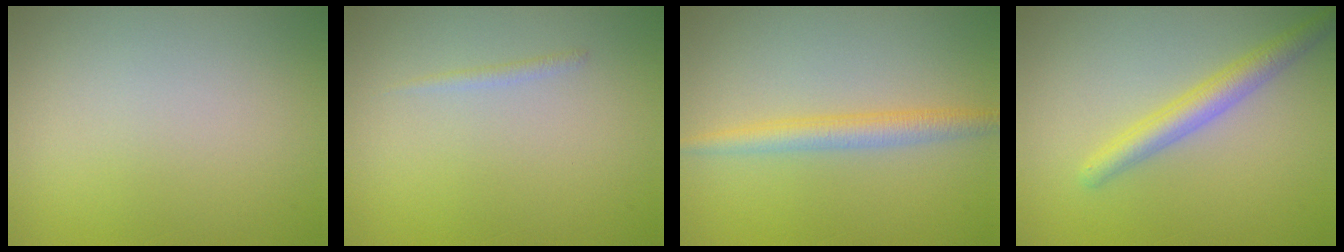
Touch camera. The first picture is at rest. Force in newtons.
{"total": 0.6, "press": 0.6, "slide": 0.1}
{"total": 2.5, "press": 2.5, "slide": 0.1}
{"total": 3.0, "press": 3.0, "slide": 0.0}